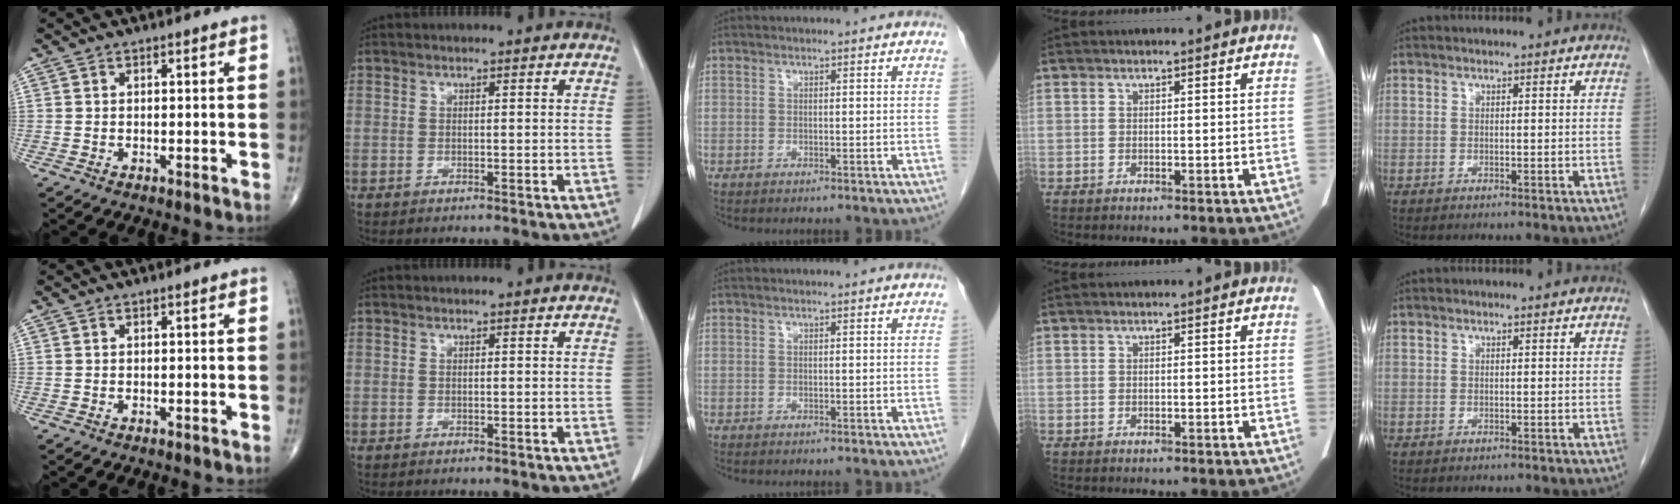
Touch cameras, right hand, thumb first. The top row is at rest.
{}